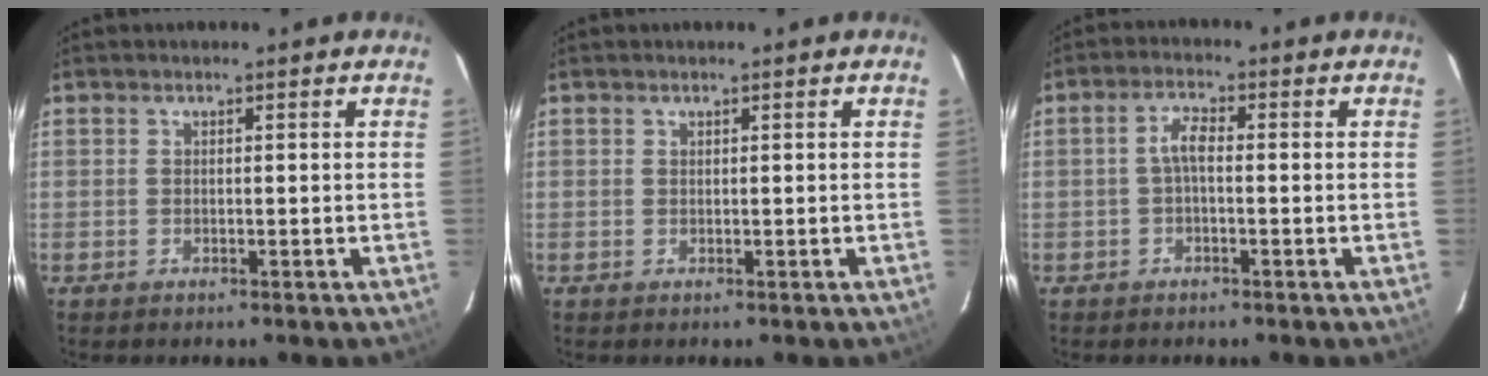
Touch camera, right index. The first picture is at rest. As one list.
[{"total": 0.0}, {"total": 3.0, "force": [-0.4, 1.1, 2.7], "torque": [-0.058, 0.011, -0.009]}]